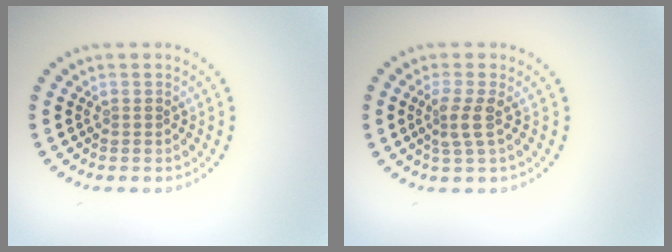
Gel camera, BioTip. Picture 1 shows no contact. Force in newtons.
{"total": 2.1, "press": 1.6, "slide": 1.5}